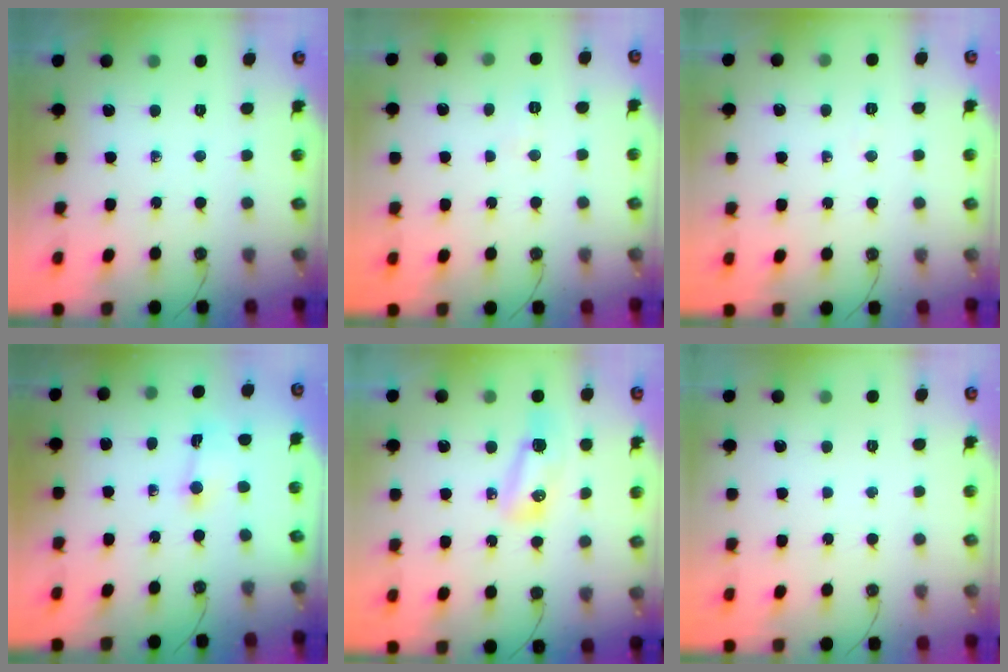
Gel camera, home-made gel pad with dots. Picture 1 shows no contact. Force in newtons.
{"total": 8.5, "press": 5.0, "slide": 6.9}
{"total": 3.5, "press": 2.9, "slide": 2.1}
{"total": 1.3, "press": 1.2, "slide": 0.5}
{"total": 7.8, "press": 7.7, "slide": 1.1}
{"total": 0.9, "press": 0.9, "slide": 0.0}